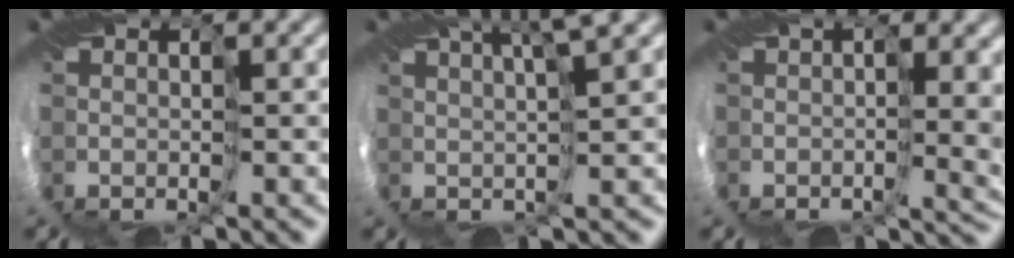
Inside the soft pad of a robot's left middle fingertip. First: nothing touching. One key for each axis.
{"total": 3.7, "fx": 2.7, "fy": -0.9, "fz": 2.4, "tx": -0.029, "ty": 0.020, "tz": 0.044}
{"total": 9.0, "fx": 1.9, "fy": 4.9, "fz": 7.3, "tx": -0.112, "ty": 0.014, "tz": 0.056}